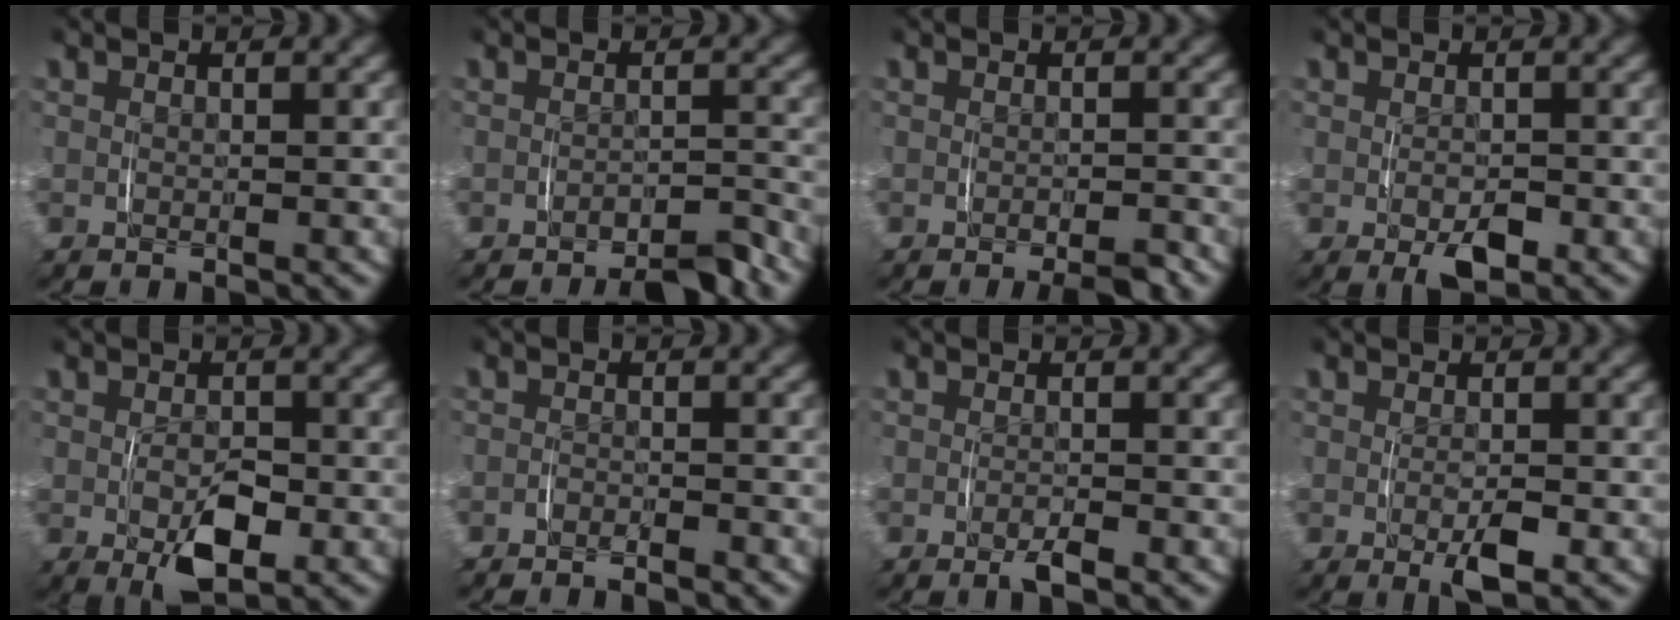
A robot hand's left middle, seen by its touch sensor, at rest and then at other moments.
{"total": 2.9, "force": [-2.8, 0.4, 0.9], "torque": [-0.009, 0.002, -0.053]}
{"total": 1.6, "force": [-1.3, 0.3, 0.9], "torque": [-0.012, 0.000, -0.023]}
{"total": 2.5, "force": [-1.0, 1.2, 2.0], "torque": [-0.036, -0.013, -0.013]}
{"total": 4.2, "force": [-1.1, 2.2, 3.4], "torque": [-0.059, -0.020, -0.012]}
{"total": 1.5, "force": [-1.5, 0.1, 0.0], "torque": [0.000, -0.001, -0.028]}
{"total": 1.3, "force": [-0.9, 0.1, 0.9], "torque": [-0.020, -0.002, -0.015]}
{"total": 2.2, "force": [-0.7, 0.7, 2.0], "torque": [-0.035, -0.010, -0.009]}